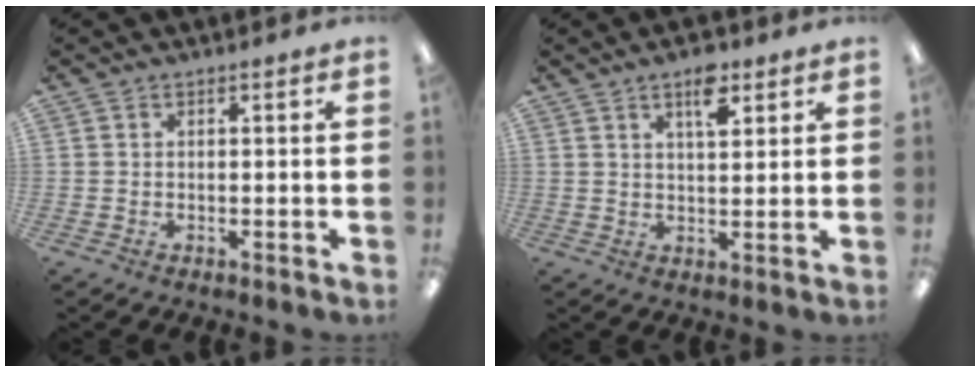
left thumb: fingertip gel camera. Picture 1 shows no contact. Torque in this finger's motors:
{"motor_torque": [-0.04, -0.04, -0.39, 0.28, 0.10]}